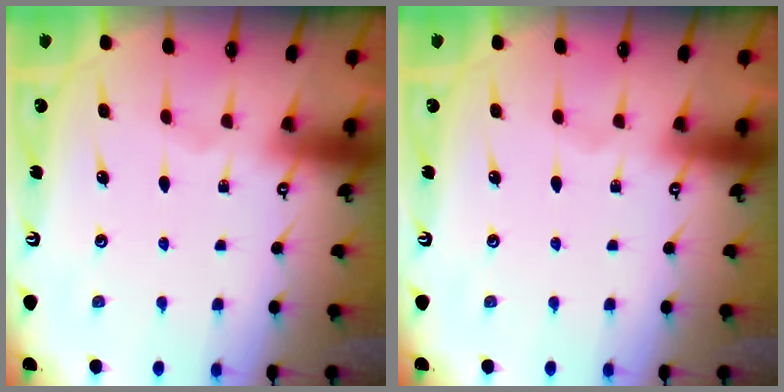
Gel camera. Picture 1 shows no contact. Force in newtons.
{"total": 0.0}